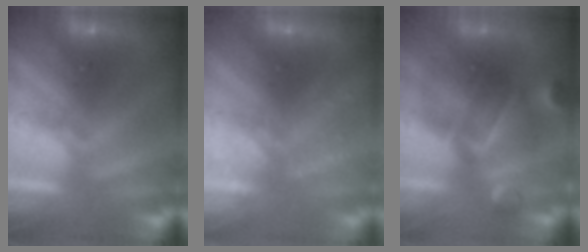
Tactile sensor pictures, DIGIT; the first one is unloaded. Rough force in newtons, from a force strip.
{"total": 2.3}
{"total": 6.6}